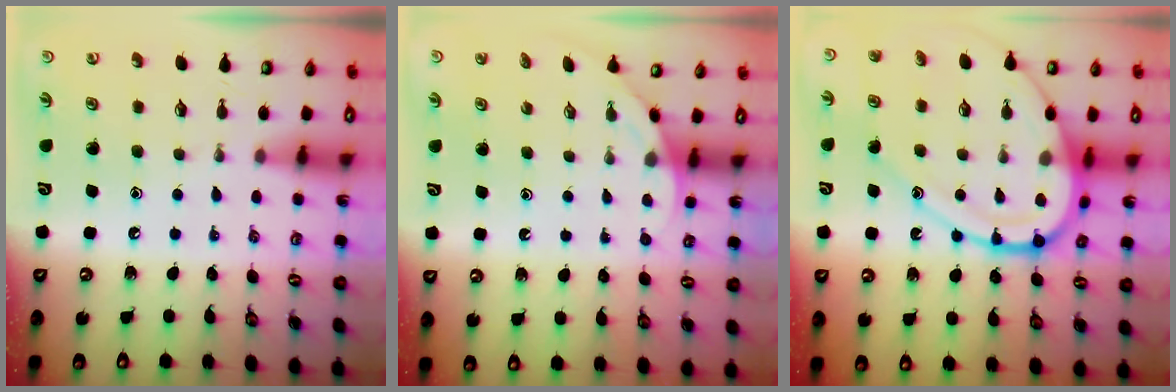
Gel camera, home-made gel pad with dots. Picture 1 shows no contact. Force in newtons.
{"total": 2.0, "press": 2.0, "slide": 0.0}
{"total": 17.3, "press": 17.2, "slide": 1.7}